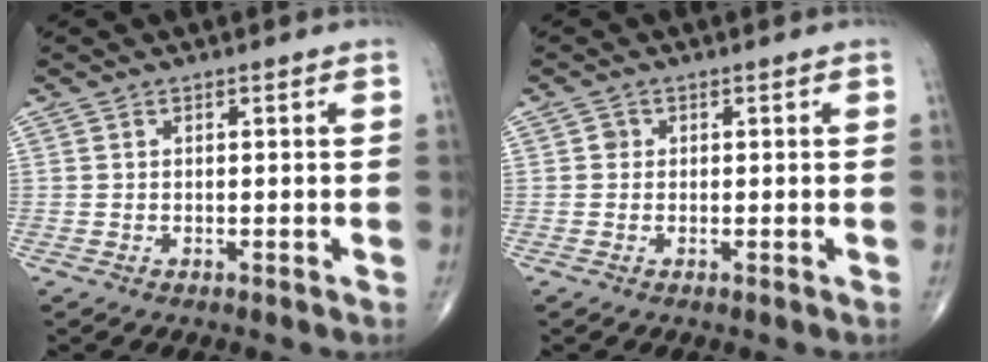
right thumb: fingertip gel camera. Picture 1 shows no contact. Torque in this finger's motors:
{"motor_torque": [-0.30, -0.10, -0.06, -0.07, -0.03]}